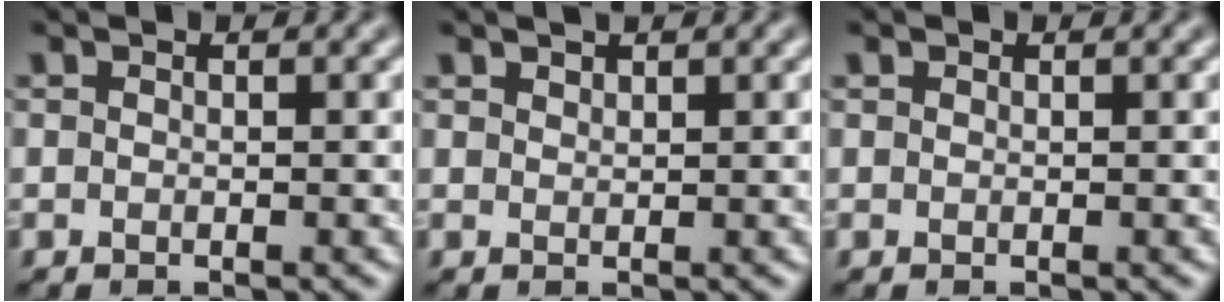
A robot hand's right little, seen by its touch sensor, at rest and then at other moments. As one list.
[{"total": 0.9, "force": [0.8, 0.3, 0.2], "torque": [-0.006, 0.002, 0.016]}, {"total": 0.0}]